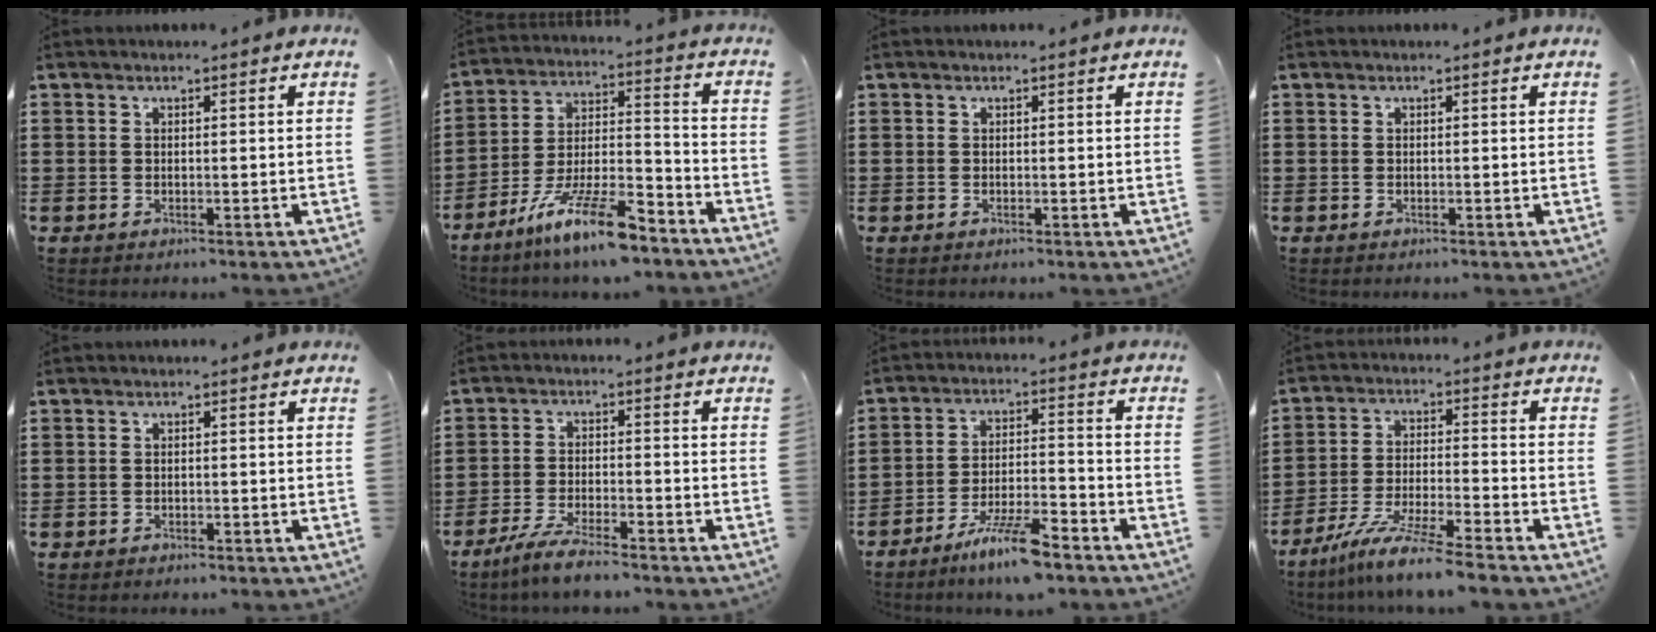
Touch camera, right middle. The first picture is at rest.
{"total": 12.4, "force": [-9.1, 2.1, 8.1], "torque": [-0.154, 0.021, -0.171]}
{"total": 0.0}
{"total": 0.0}
{"total": 0.6, "force": [-0.6, 0.1, 0.1], "torque": [-0.002, 0.000, -0.012]}
{"total": 5.0, "force": [-4.3, 0.1, 2.5], "torque": [-0.062, -0.011, -0.084]}
{"total": 7.7, "force": [-6.1, 1.0, 4.7], "torque": [-0.090, 0.000, -0.112]}
{"total": 8.9, "force": [-7.7, -0.6, 4.3], "torque": [-0.085, -0.007, -0.151]}